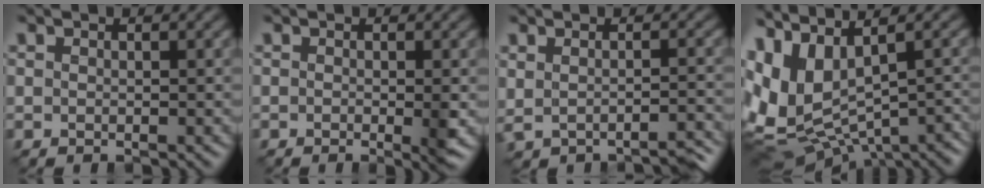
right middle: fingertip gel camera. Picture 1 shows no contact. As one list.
[{"total": 1.0, "force": [-0.4, 0.1, 1.0], "torque": [-0.016, -0.003, -0.004]}, {"total": 1.9, "force": [-1.3, 0.7, 1.3], "torque": [-0.016, -0.008, -0.016]}, {"total": 12.0, "force": [-0.5, 7.1, 9.7], "torque": [-0.204, -0.029, 0.039]}]